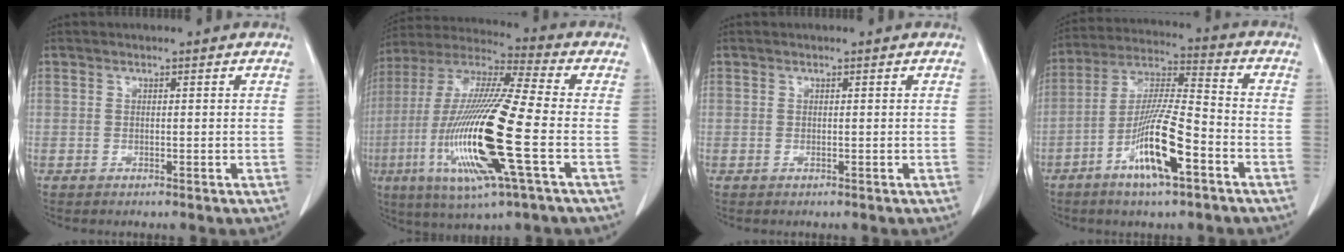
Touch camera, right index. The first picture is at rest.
{"total": 21.3, "force": [-5.3, 1.4, 20.5], "torque": [-0.446, -0.026, -0.103]}
{"total": 0.0}
{"total": 13.0, "force": [-5.9, 1.4, 11.5], "torque": [-0.224, -0.010, -0.109]}